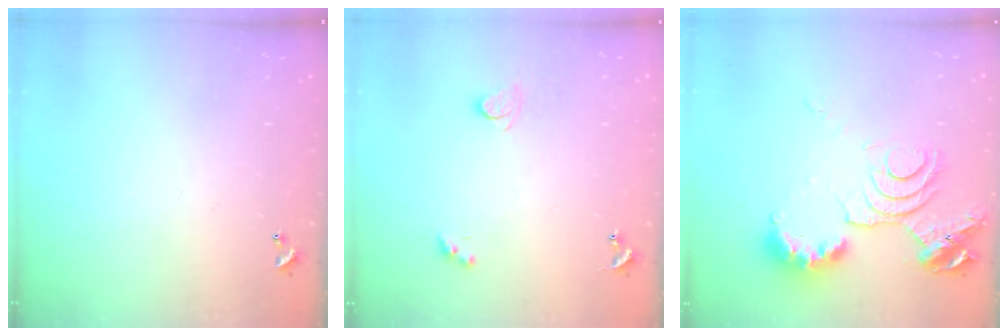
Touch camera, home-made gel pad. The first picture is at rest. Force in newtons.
{"total": 2.2, "press": 2.2, "slide": 0.5}
{"total": 11.5, "press": 11.4, "slide": 1.2}